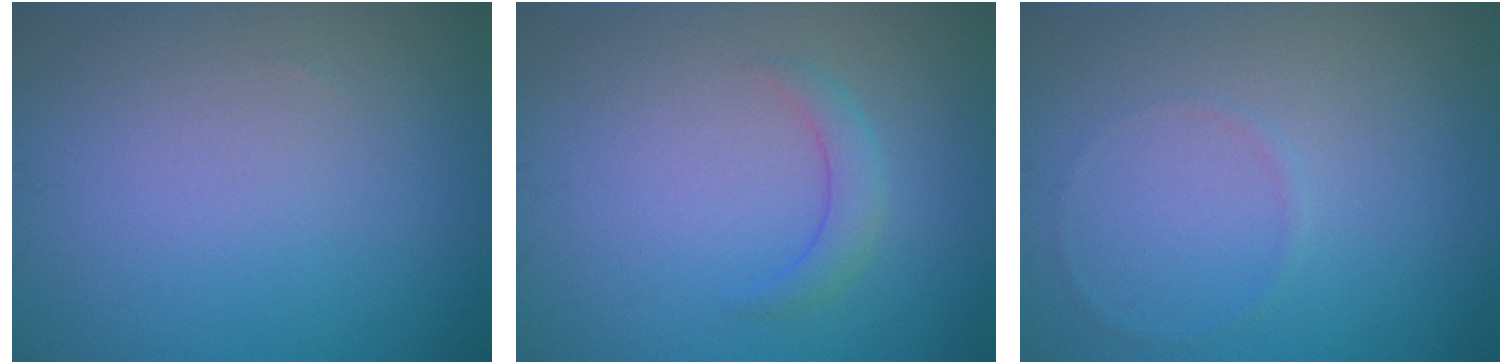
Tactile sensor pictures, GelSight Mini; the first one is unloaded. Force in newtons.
{"total": 1.9, "press": 1.9, "slide": 0.2}
{"total": 0.6, "press": 0.6, "slide": 0.1}